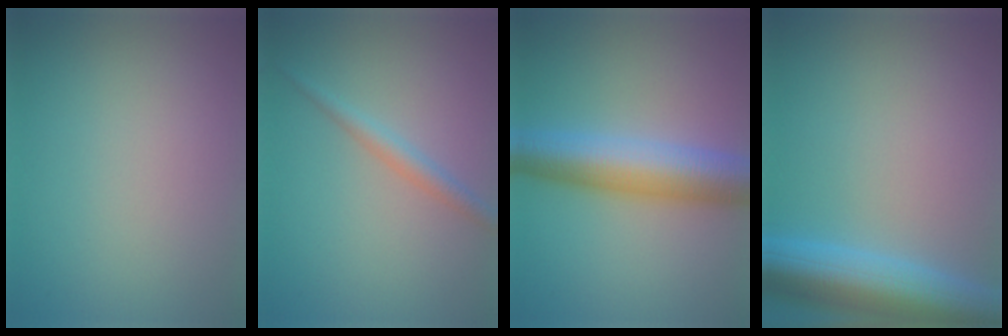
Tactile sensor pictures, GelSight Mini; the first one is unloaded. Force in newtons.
{"total": 1.8, "press": 1.8, "slide": 0.1}
{"total": 7.9, "press": 7.9, "slide": 0.1}
{"total": 8.6, "press": 8.6, "slide": 0.2}